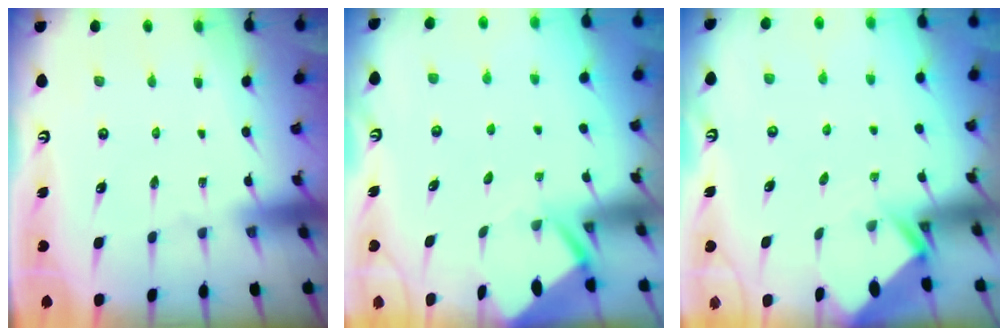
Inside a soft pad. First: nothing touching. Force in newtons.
{"total": 3.7, "press": 3.7, "slide": 0.3}
{"total": 2.8, "press": 2.8, "slide": 0.2}